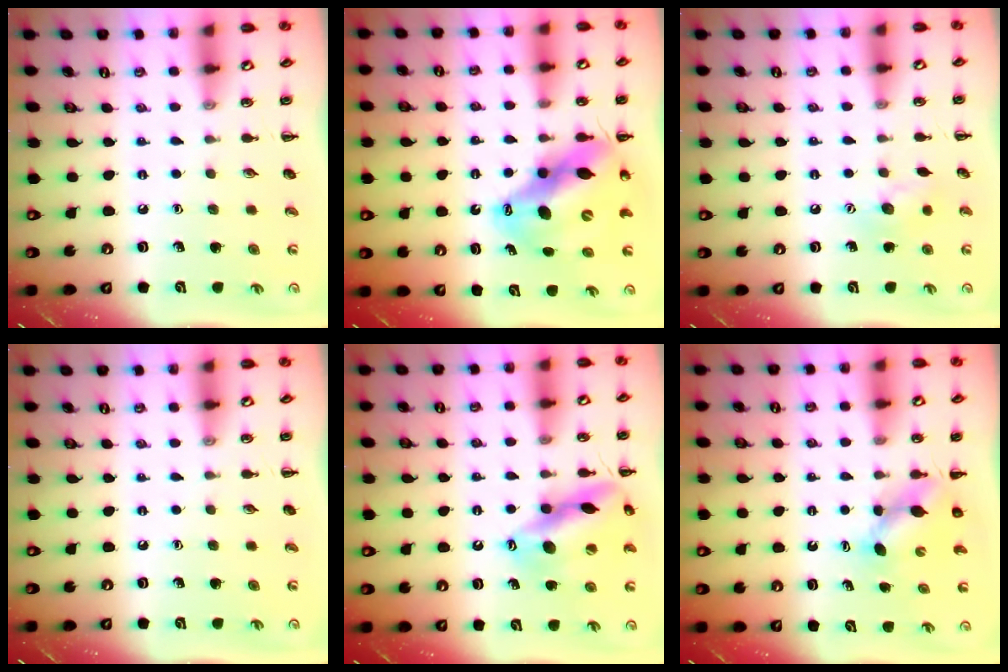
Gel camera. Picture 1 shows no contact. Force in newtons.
{"total": 14.7, "press": 14.1, "slide": 3.9}
{"total": 8.3, "press": 8.2, "slide": 1.2}
{"total": 0.0}
{"total": 14.7, "press": 14.6, "slide": 2.3}
{"total": 4.7, "press": 4.7, "slide": 0.4}